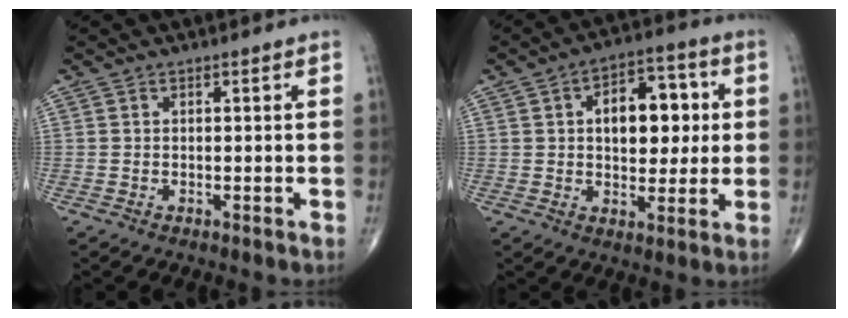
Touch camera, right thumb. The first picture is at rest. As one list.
[{"total": 12.6, "force": [2.0, 7.6, 9.9], "torque": [-0.103, 0.012, 0.028]}]